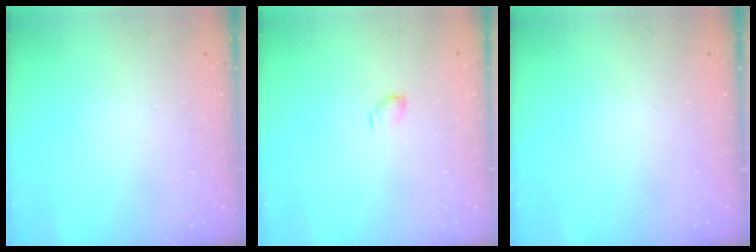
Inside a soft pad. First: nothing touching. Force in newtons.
{"total": 2.9, "press": 2.9, "slide": 0.5}
{"total": 0.0}